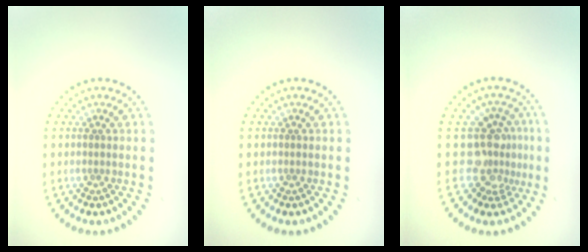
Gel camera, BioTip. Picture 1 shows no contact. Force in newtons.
{"total": 0.0}
{"total": 3.6, "press": 2.4, "slide": 2.6}